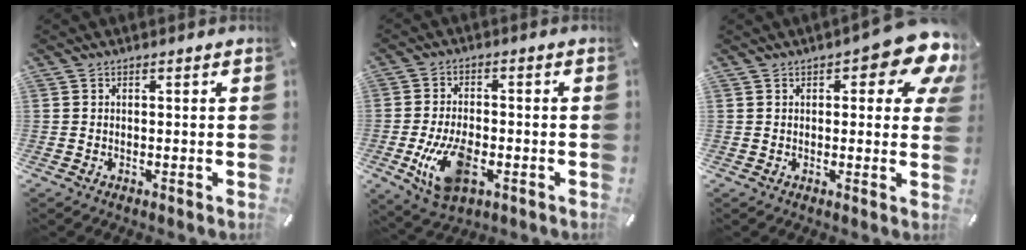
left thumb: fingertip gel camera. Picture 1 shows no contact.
{"total": 11.6, "force": [-3.3, 6.8, 8.9], "torque": [-0.173, -0.004, -0.058]}
{"total": 11.0, "force": [5.7, 4.1, 8.5], "torque": [-0.106, -0.032, 0.092]}